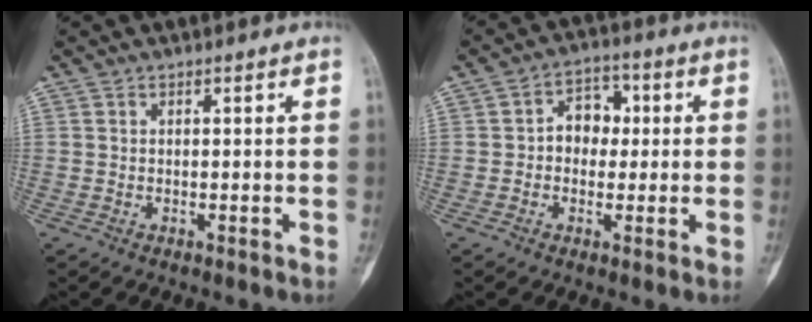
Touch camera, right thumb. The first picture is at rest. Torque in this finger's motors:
{"motor_torque": [0.72, 0.57, 0.35, -0.49, 0.11]}